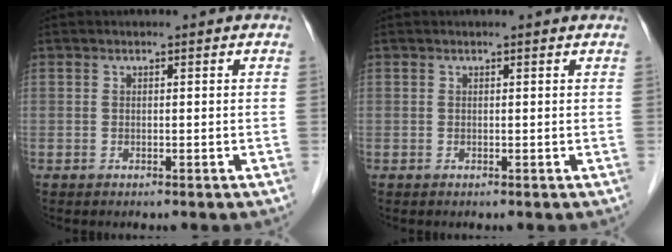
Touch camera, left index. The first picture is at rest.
{"total": 0.6, "force": [0.6, 0.0, 0.1], "torque": [-0.008, -0.001, 0.004]}